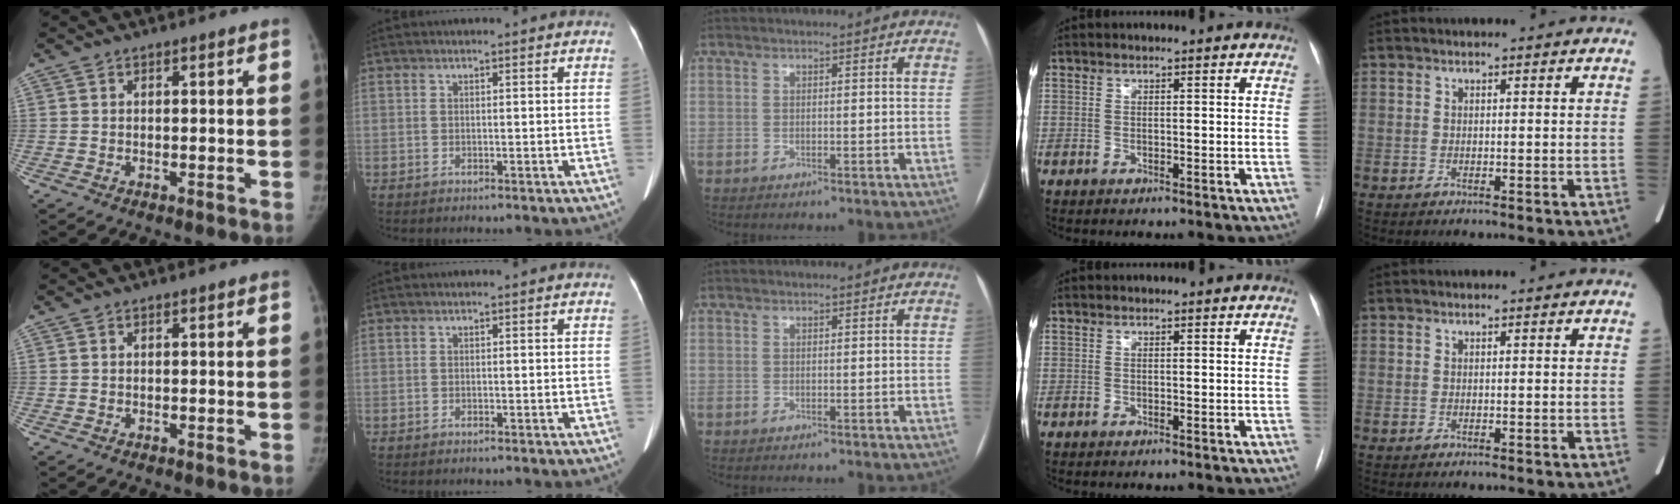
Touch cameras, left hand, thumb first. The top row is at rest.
{}